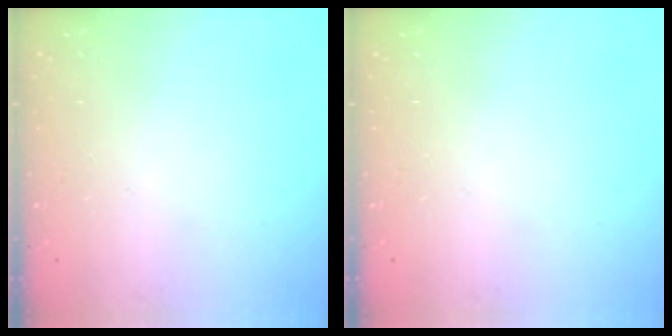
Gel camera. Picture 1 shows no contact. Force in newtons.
{"total": 0.0}